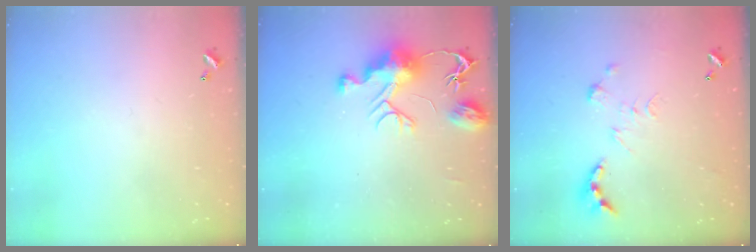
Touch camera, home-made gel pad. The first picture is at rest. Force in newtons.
{"total": 10.5, "press": 10.4, "slide": 1.1}
{"total": 0.0}